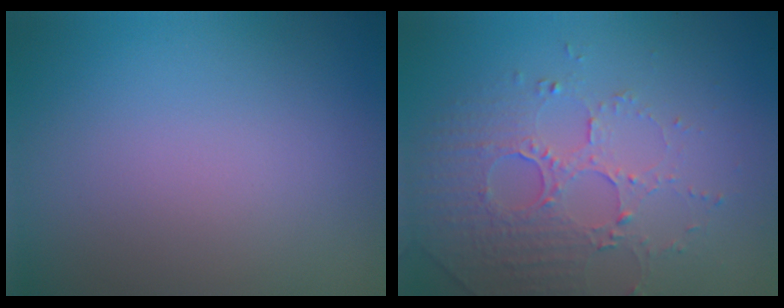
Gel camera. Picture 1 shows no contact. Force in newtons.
{"total": 5.0, "press": 3.4, "slide": 3.7}